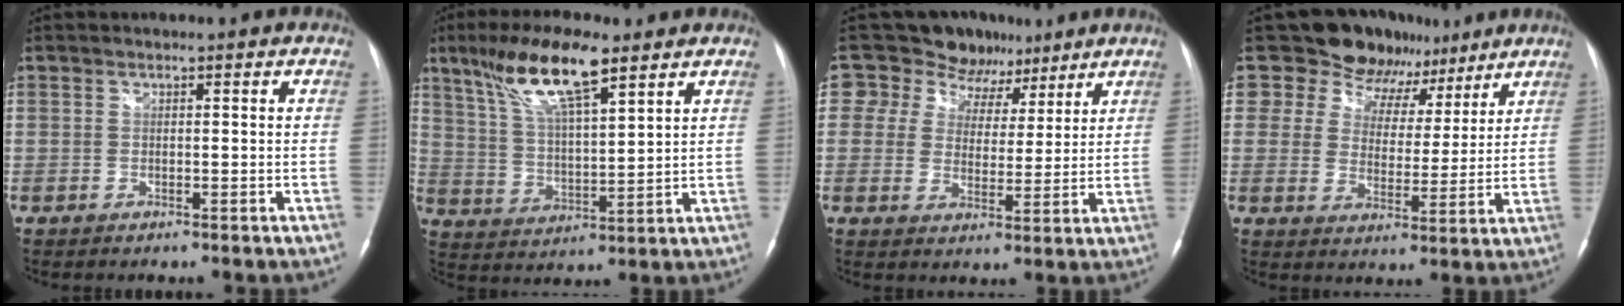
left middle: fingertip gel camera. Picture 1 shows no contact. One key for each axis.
{"total": 12.8, "fx": 8.2, "fy": 2.3, "fz": 9.6, "tx": -0.187, "ty": 0.015, "tz": 0.153}
{"total": 9.7, "fx": 7.4, "fy": 6.3, "fz": 0.4, "tx": -0.004, "ty": 0.009, "tz": 0.097}
{"total": 13.0, "fx": 9.9, "fy": 8.1, "fz": 2.3, "tx": -0.034, "ty": 0.009, "tz": 0.133}